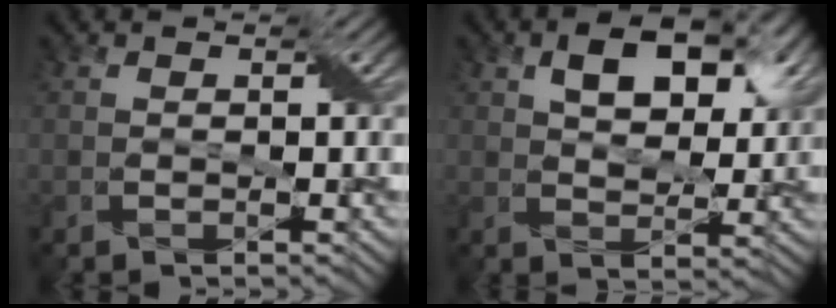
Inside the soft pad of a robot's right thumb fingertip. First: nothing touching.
{"total": 7.8, "force": [3.8, 4.1, 5.4], "torque": [-0.097, 0.000, 0.062]}